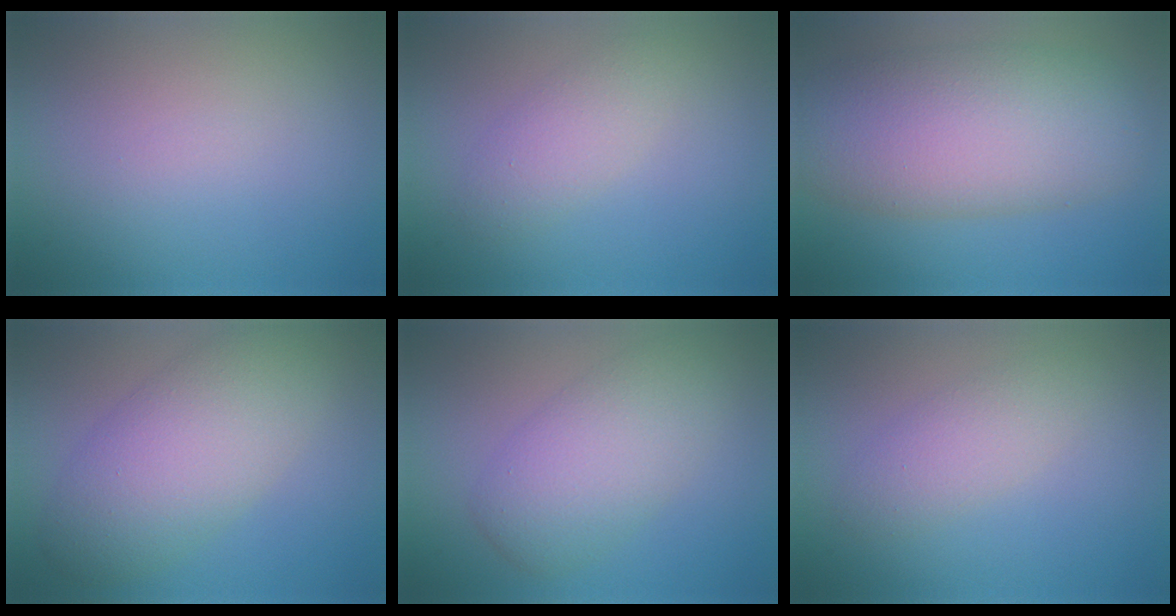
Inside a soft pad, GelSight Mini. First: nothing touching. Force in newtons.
{"total": 2.3, "press": 2.3, "slide": 0.2}
{"total": 9.6, "press": 9.6, "slide": 0.5}
{"total": 6.8, "press": 6.8, "slide": 0.5}
{"total": 5.3, "press": 5.3, "slide": 0.2}
{"total": 2.3, "press": 2.3, "slide": 0.0}